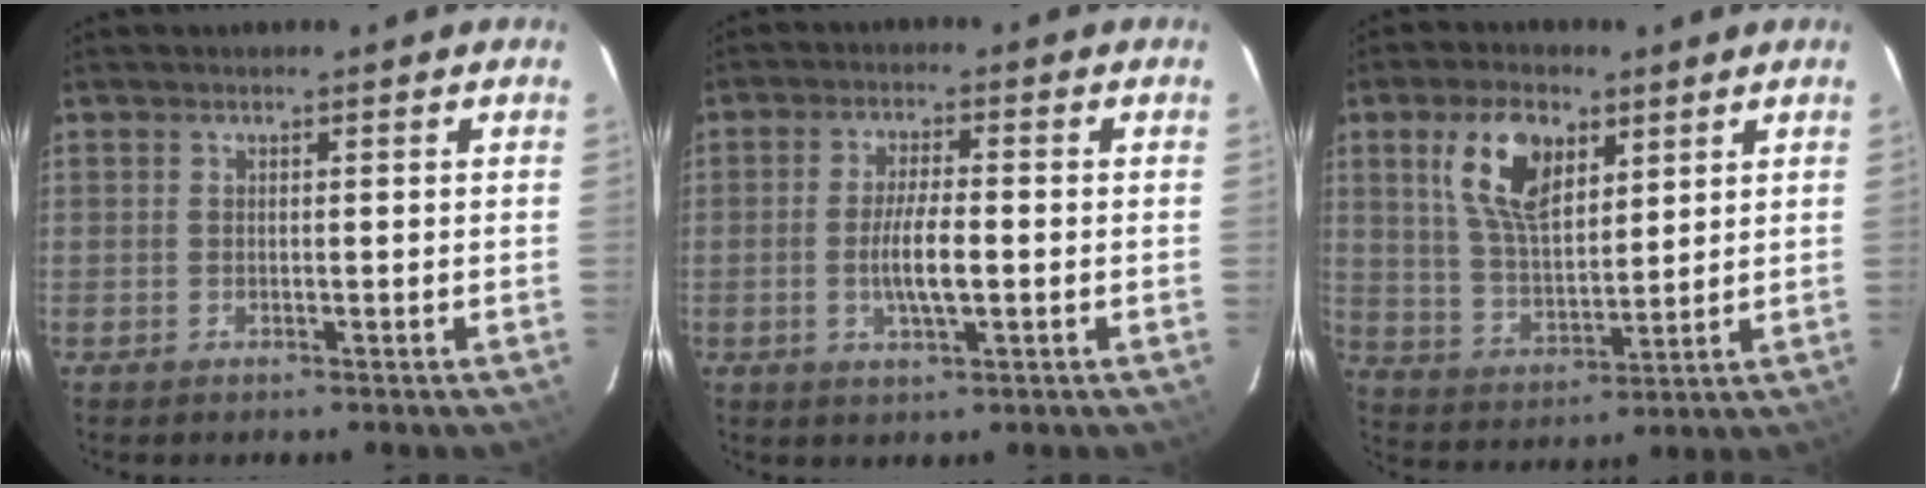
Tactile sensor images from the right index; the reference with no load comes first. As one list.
[{"total": 6.3, "force": [-1.2, 1.4, 6.0], "torque": [-0.115, -0.001, -0.020]}, {"total": 11.9, "force": [5.5, 6.1, 8.6], "torque": [-0.162, 0.016, 0.112]}]